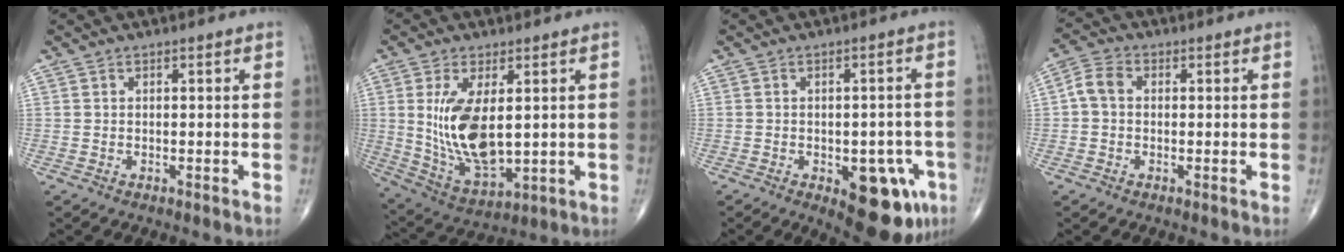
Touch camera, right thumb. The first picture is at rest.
{"total": 13.9, "force": [1.7, 6.7, 12.1], "torque": [-0.224, -0.023, 0.052]}
{"total": 12.9, "force": [-5.4, 6.1, 10.0], "torque": [-0.090, 0.018, -0.058]}
{"total": 4.3, "force": [0.0, 3.3, 2.8], "torque": [-0.053, 0.015, -0.007]}